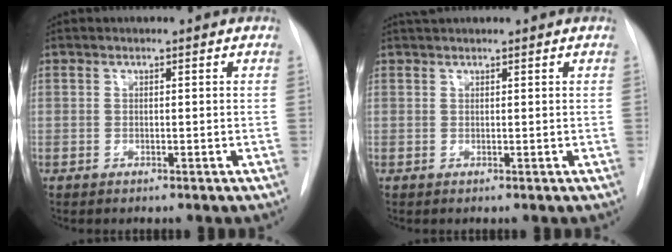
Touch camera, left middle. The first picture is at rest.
{"total": 1.5, "force": [1.5, 0.0, 0.4], "torque": [-0.007, 0.016, 0.029]}